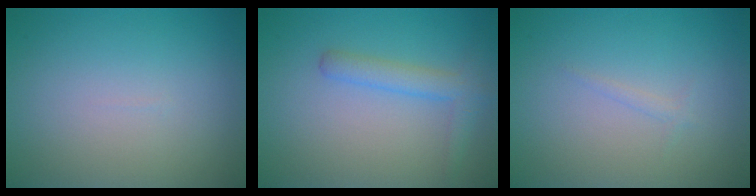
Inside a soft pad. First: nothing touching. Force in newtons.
{"total": 2.5, "press": 2.5, "slide": 0.0}
{"total": 0.6, "press": 0.6, "slide": 0.0}